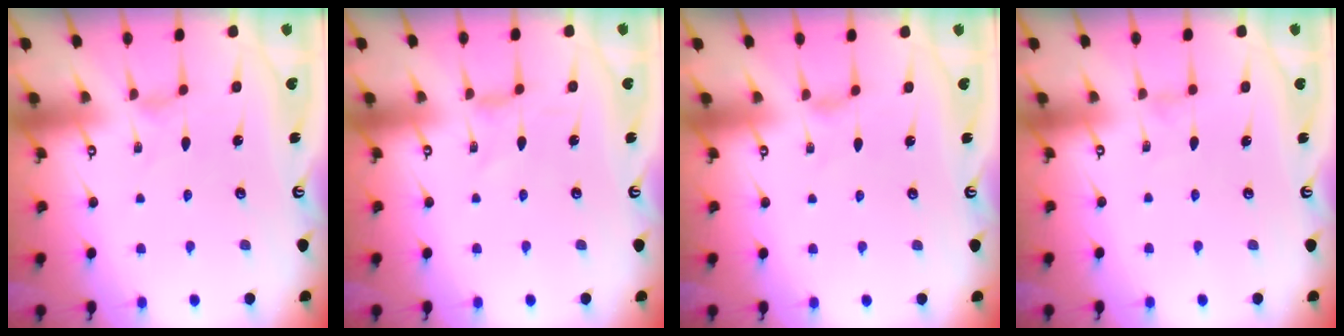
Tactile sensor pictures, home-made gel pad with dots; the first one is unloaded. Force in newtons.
{"total": 0.0}
{"total": 0.9, "press": 0.9, "slide": 0.2}
{"total": 0.0}